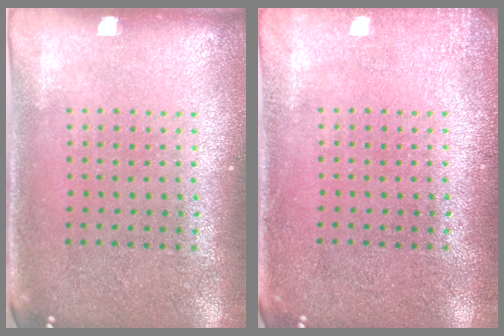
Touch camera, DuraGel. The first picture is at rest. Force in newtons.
{"total": 1.4, "press": 1.4, "slide": 0.2}